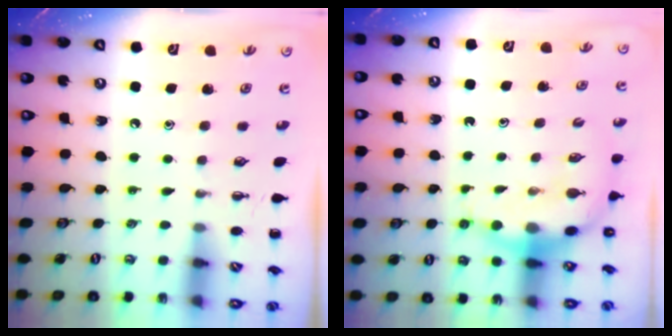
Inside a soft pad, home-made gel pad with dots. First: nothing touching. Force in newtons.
{"total": 7.7, "press": 7.5, "slide": 1.5}